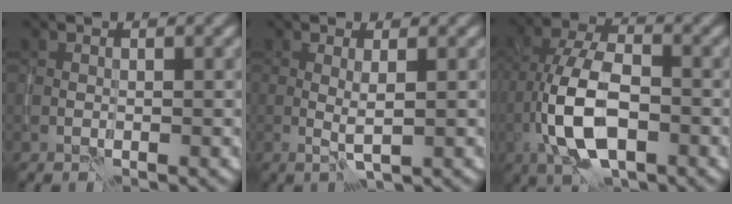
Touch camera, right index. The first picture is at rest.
{"total": 1.5, "force": [0.1, 0.1, 1.5], "torque": [-0.032, -0.007, 0.002]}
{"total": 8.9, "force": [-3.2, 4.1, 7.1], "torque": [-0.148, 0.003, -0.066]}